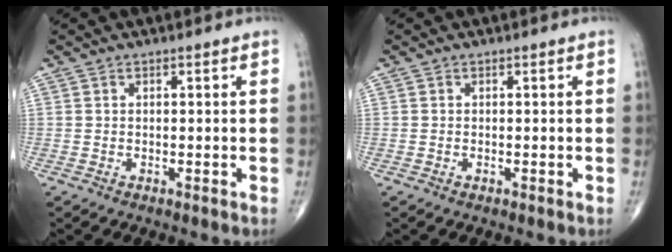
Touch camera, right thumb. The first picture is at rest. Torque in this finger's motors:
{"motor_torque": [0.18, 0.37, -0.24, -0.20, -0.01]}